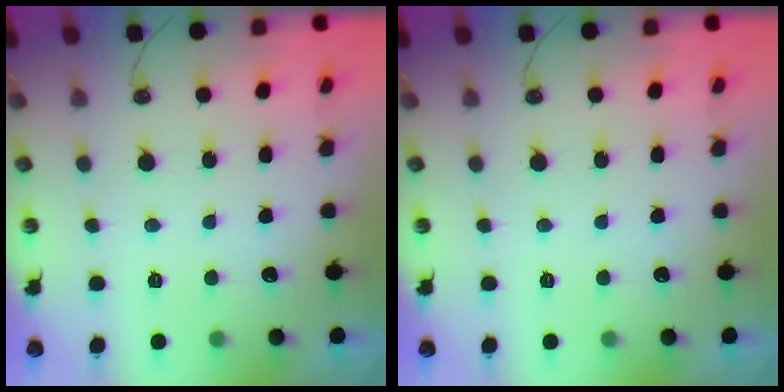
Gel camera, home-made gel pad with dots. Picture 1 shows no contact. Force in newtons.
{"total": 0.0}